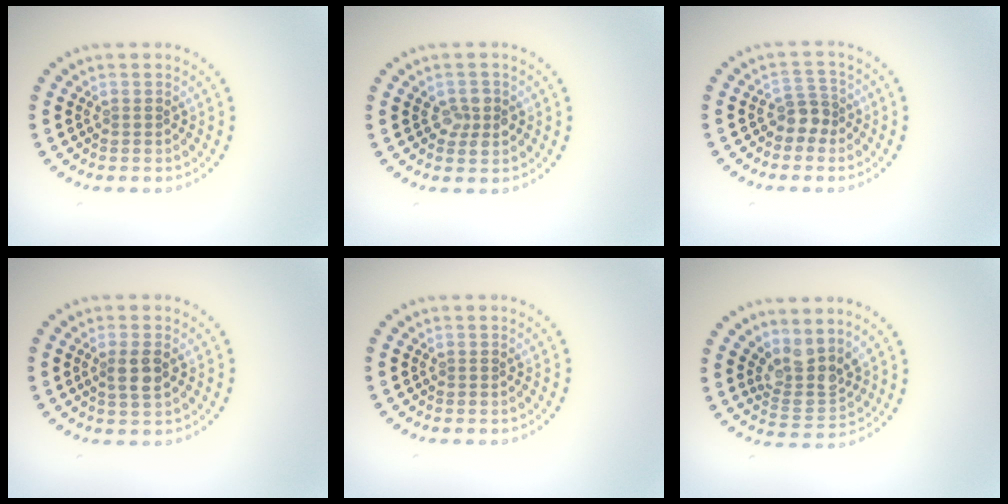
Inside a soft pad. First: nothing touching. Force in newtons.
{"total": 2.0, "press": 1.9, "slide": 0.3}
{"total": 2.1, "press": 1.7, "slide": 1.3}
{"total": 2.1, "press": 1.9, "slide": 0.8}
{"total": 0.0}
{"total": 3.5, "press": 2.6, "slide": 2.2}